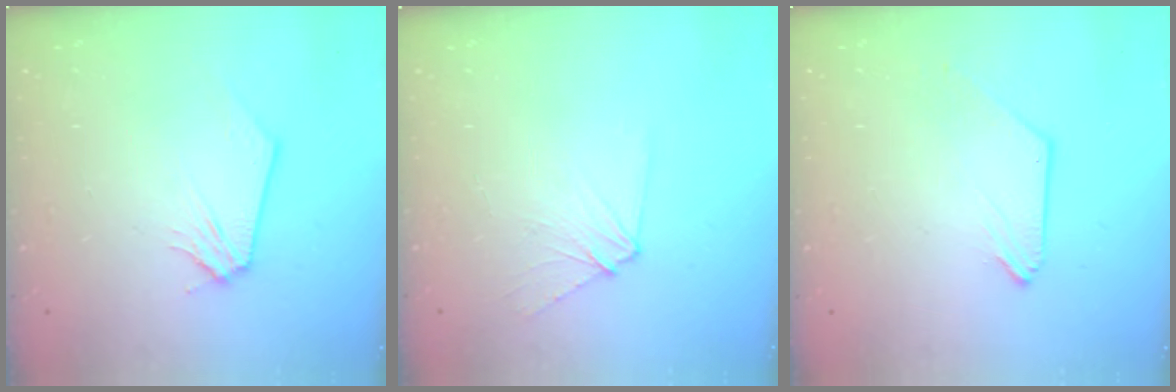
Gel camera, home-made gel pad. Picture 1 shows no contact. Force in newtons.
{"total": 4.6, "press": 4.5, "slide": 0.5}
{"total": 0.0}